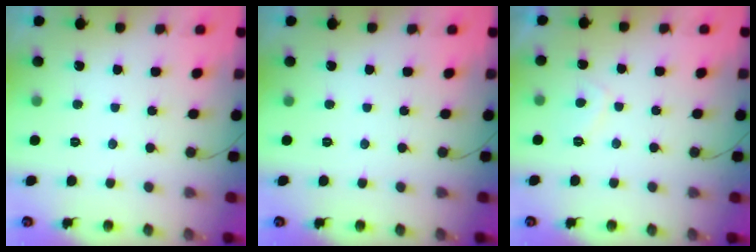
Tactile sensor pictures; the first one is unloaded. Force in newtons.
{"total": 0.0}
{"total": 2.2, "press": 2.1, "slide": 0.8}